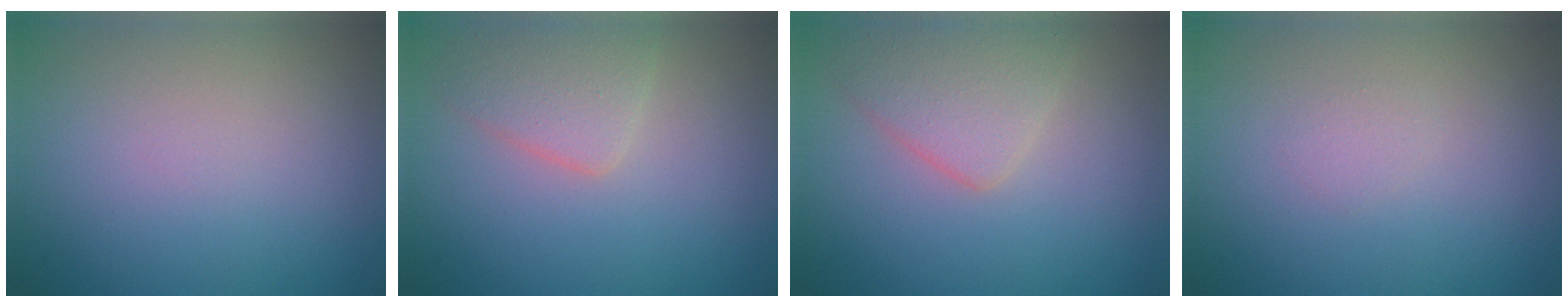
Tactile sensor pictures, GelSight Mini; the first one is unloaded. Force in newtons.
{"total": 2.8, "press": 2.8, "slide": 0.1}
{"total": 3.3, "press": 3.3, "slide": 0.1}
{"total": 0.6, "press": 0.6, "slide": 0.0}